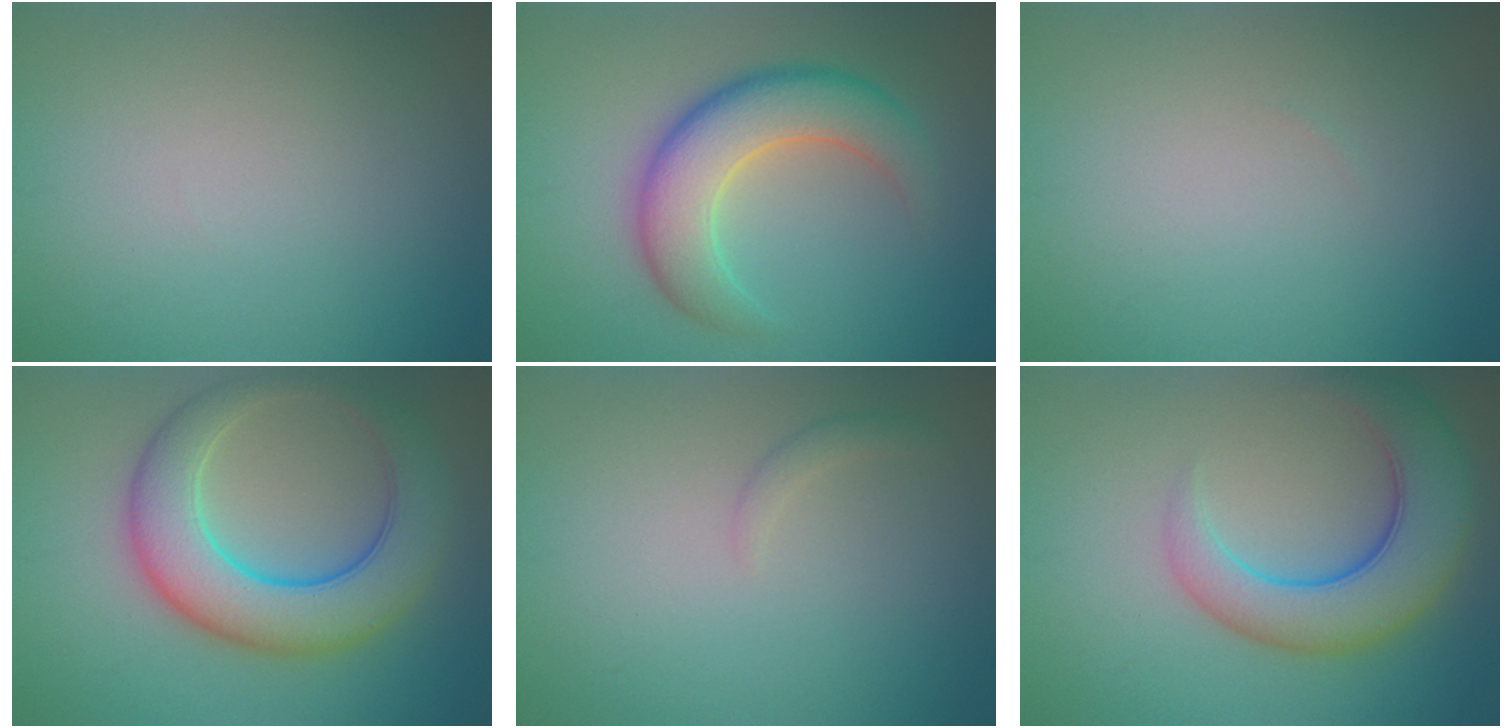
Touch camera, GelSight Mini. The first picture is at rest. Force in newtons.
{"total": 7.0, "press": 6.9, "slide": 0.5}
{"total": 0.0}
{"total": 8.1, "press": 8.1, "slide": 0.2}
{"total": 0.8, "press": 0.8, "slide": 0.0}
{"total": 7.3, "press": 7.3, "slide": 0.4}